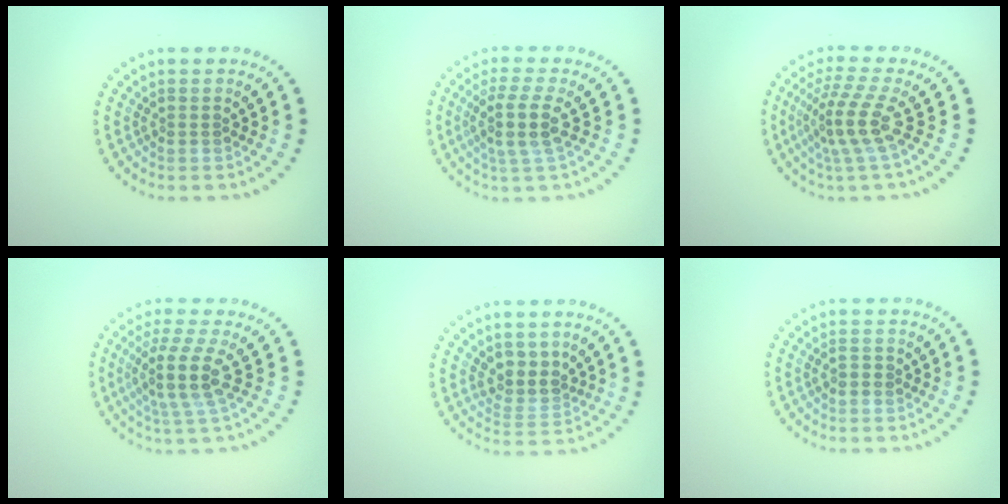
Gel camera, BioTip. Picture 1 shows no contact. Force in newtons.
{"total": 3.3, "press": 2.7, "slide": 1.9}
{"total": 3.8, "press": 2.6, "slide": 2.7}
{"total": 3.8, "press": 2.8, "slide": 2.6}
{"total": 2.7, "press": 2.2, "slide": 1.5}
{"total": 0.7, "press": 0.6, "slide": 0.4}